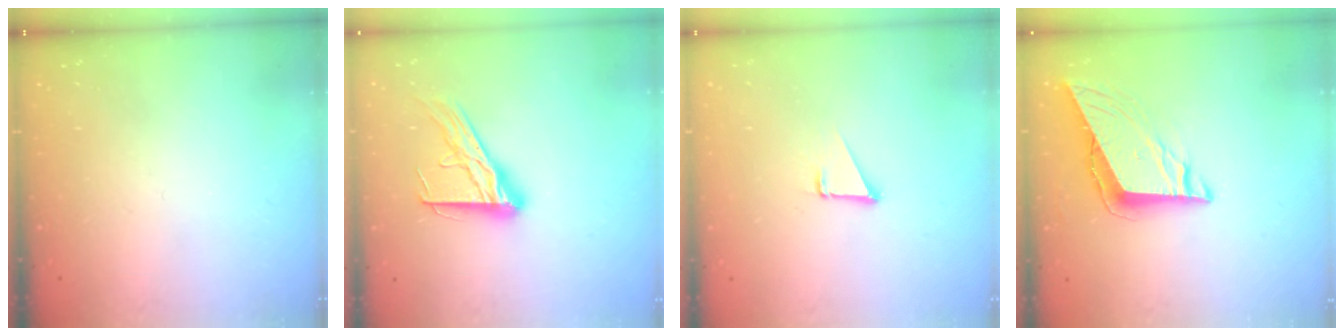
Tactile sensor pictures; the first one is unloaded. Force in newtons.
{"total": 14.8, "press": 14.8, "slide": 1.3}
{"total": 1.7, "press": 1.7, "slide": 0.1}
{"total": 8.6, "press": 8.5, "slide": 1.3}